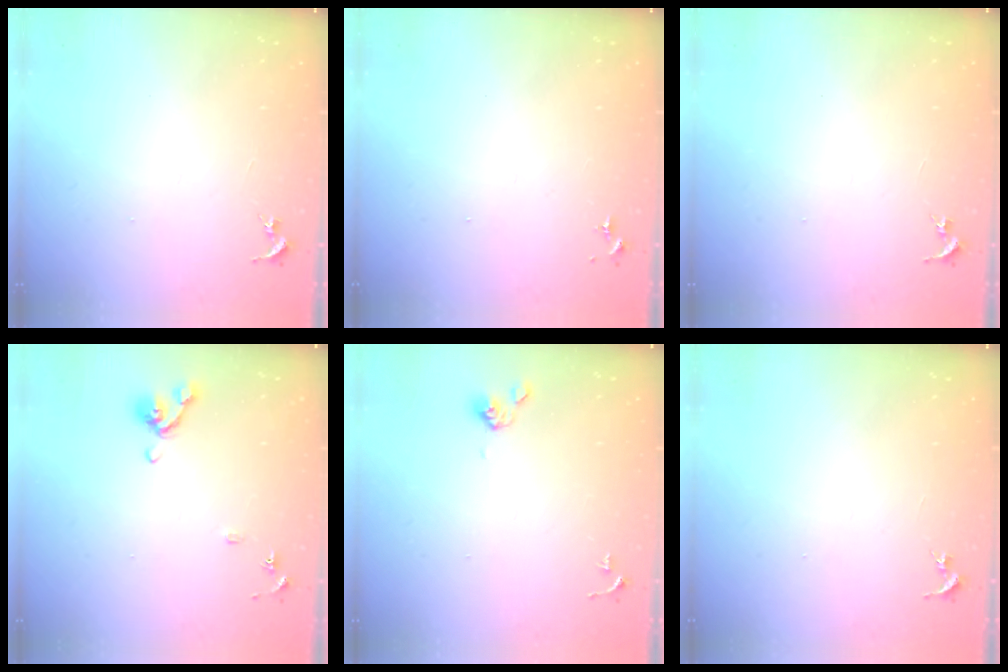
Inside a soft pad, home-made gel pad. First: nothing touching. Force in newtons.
{"total": 0.0}
{"total": 0.0}
{"total": 8.5, "press": 8.4, "slide": 1.4}
{"total": 5.7, "press": 5.6, "slide": 0.8}
{"total": 0.0}